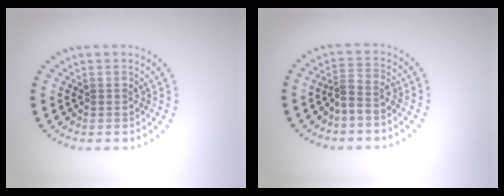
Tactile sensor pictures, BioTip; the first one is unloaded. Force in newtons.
{"total": 2.1, "press": 1.5, "slide": 1.5}